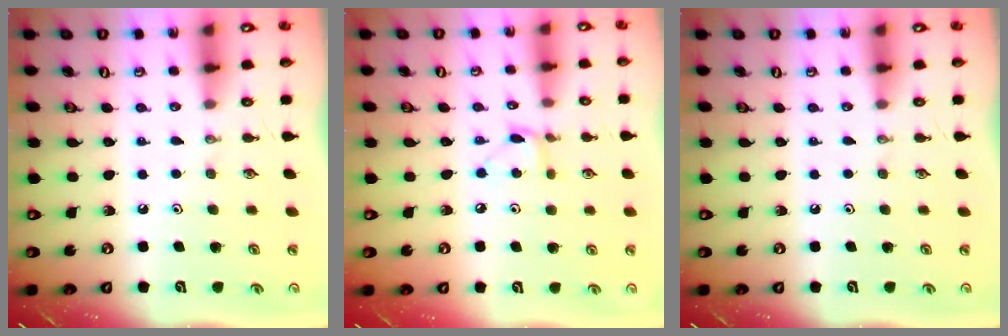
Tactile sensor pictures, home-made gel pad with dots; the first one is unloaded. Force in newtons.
{"total": 5.2, "press": 5.2, "slide": 0.6}
{"total": 0.0}